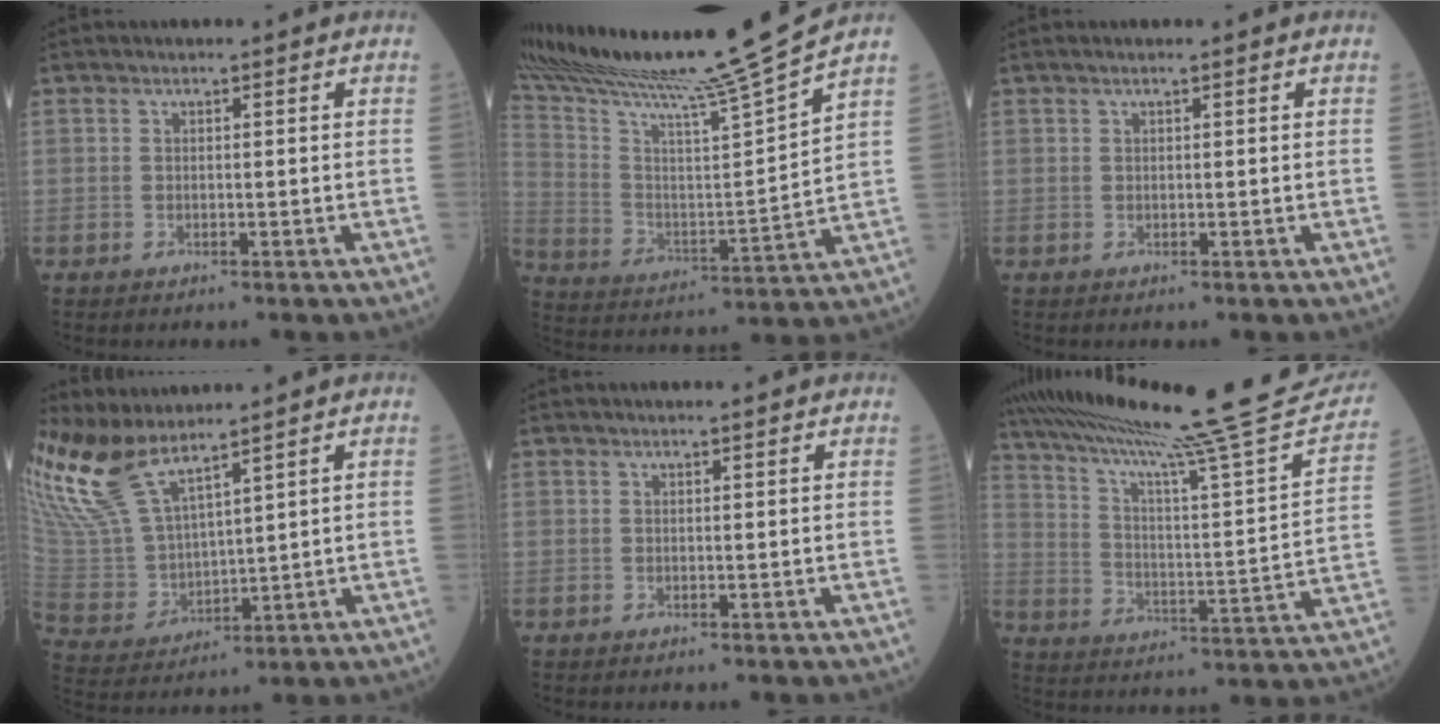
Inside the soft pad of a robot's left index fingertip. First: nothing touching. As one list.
[{"total": 20.5, "force": [17.7, -3.5, 9.8], "torque": [-0.182, -0.047, 0.287]}, {"total": 0.9, "force": [0.7, -0.2, 0.5], "torque": [-0.012, 0.004, 0.017]}, {"total": 12.1, "force": [10.1, 2.2, 6.3], "torque": [-0.155, -0.007, 0.222]}, {"total": 1.2, "force": [1.1, -0.1, 0.5], "torque": [-0.009, 0.005, 0.014]}, {"total": 29.0, "force": [26.1, -0.7, 12.7], "torque": [-0.208, -0.070, 0.356]}]